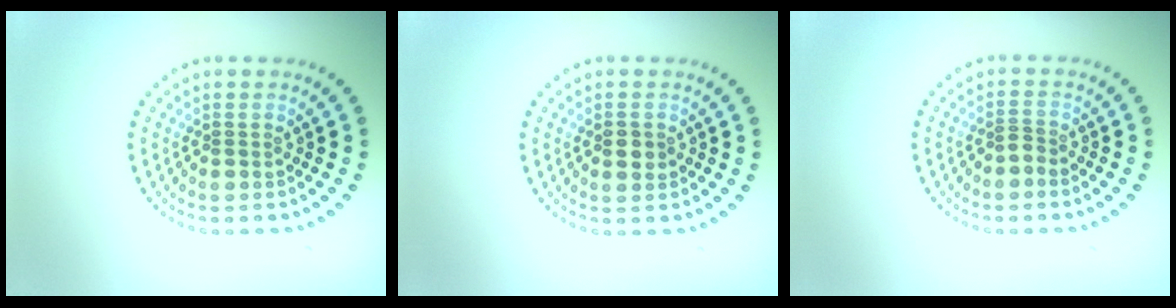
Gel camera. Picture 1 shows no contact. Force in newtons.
{"total": 1.4, "press": 1.4, "slide": 0.1}
{"total": 1.1, "press": 0.7, "slide": 0.8}